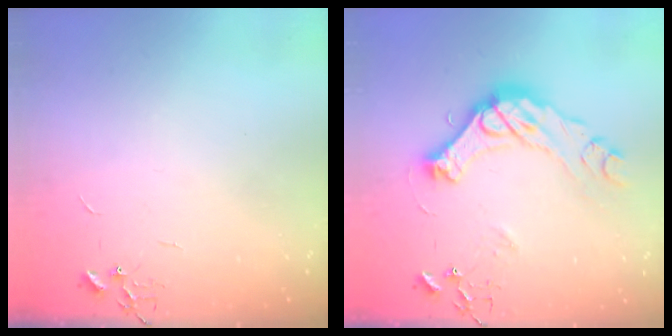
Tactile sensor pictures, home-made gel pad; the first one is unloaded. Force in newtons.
{"total": 17.7, "press": 17.6, "slide": 1.6}